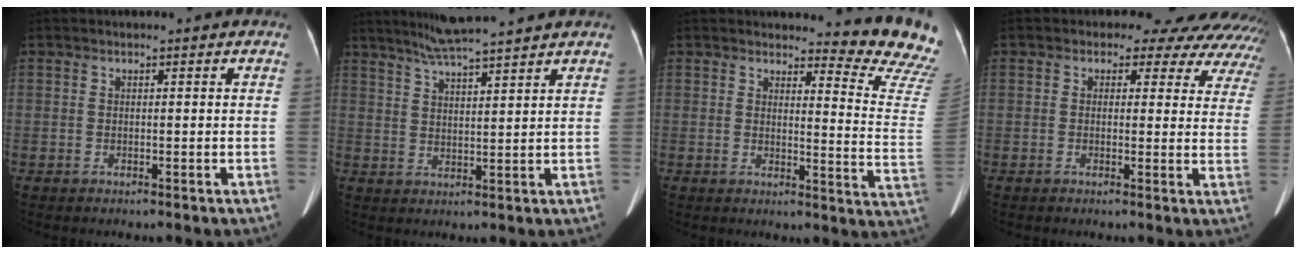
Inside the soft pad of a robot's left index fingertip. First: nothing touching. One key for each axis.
{"total": 9.3, "fx": 8.0, "fy": -0.8, "fz": 4.5, "tx": -0.082, "ty": 0.023, "tz": 0.128}
{"total": 11.9, "fx": 11.8, "fy": -0.9, "fz": 1.5, "tx": -0.006, "ty": -0.140, "tz": 0.108}
{"total": 15.5, "fx": 13.5, "fy": 6.5, "fz": 4.0, "tx": -0.028, "ty": -0.017, "tz": 0.117}